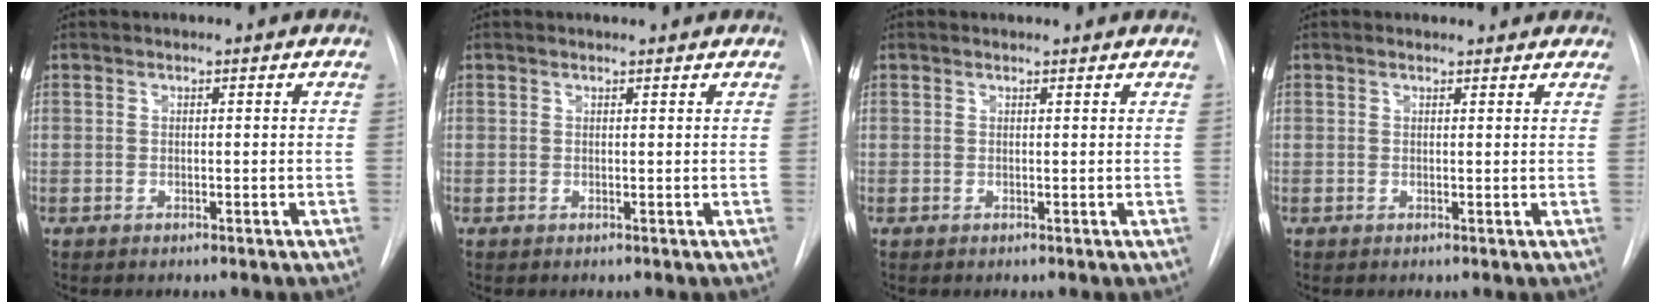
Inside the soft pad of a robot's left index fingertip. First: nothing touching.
{"total": 1.3, "force": [1.3, 0.1, 0.4], "torque": [-0.010, 0.009, 0.017]}
{"total": 1.7, "force": [1.7, 0.2, 0.2], "torque": [-0.012, 0.010, 0.018]}
{"total": 4.2, "force": [3.7, 1.4, 1.1], "torque": [-0.010, 0.017, 0.035]}